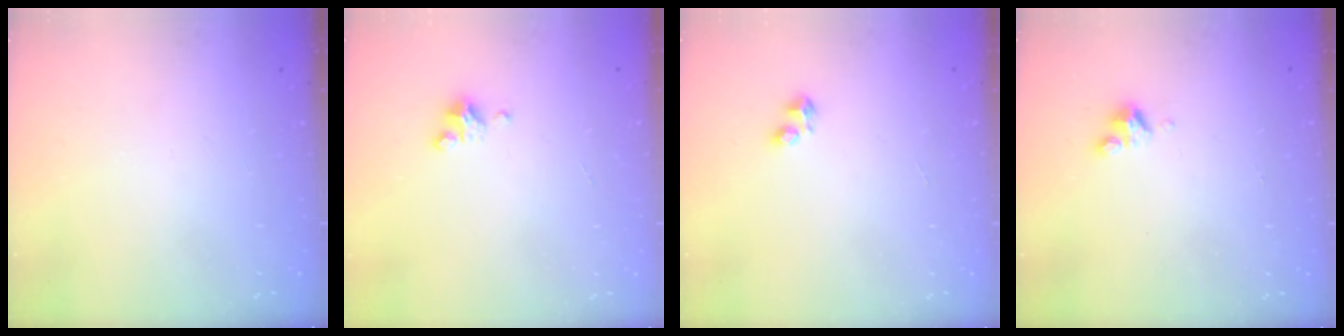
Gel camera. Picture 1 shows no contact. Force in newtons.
{"total": 3.0, "press": 3.0, "slide": 0.2}
{"total": 2.9, "press": 2.8, "slide": 0.5}
{"total": 4.1, "press": 4.1, "slide": 0.4}